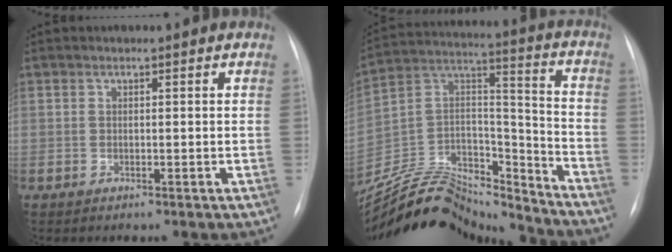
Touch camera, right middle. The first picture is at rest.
{"total": 22.8, "force": [-21.2, 4.8, 6.8], "torque": [-0.150, 0.025, -0.359]}